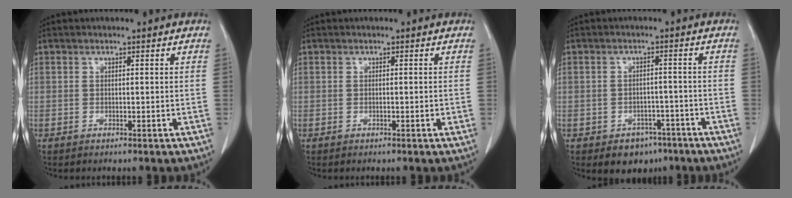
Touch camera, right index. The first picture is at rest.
{"total": 0.7, "force": [-0.2, 0.0, 0.7], "torque": [-0.011, -0.001, -0.001]}
{"total": 5.3, "force": [-3.5, 3.6, 1.8], "torque": [-0.016, 0.007, -0.043]}